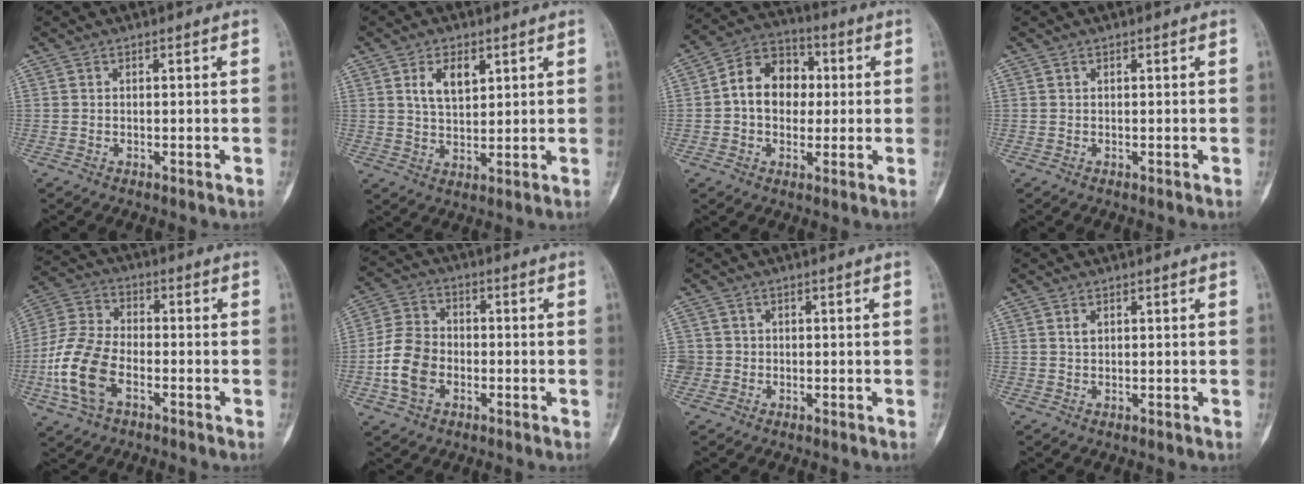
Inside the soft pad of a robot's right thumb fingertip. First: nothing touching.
{"total": 6.2, "force": [2.6, 3.4, 4.5], "torque": [-0.068, -0.014, 0.051]}
{"total": 11.9, "force": [0.7, 9.2, 7.5], "torque": [-0.085, 0.027, 0.002]}
{"total": 0.0}
{"total": 13.2, "force": [-4.3, 7.8, 9.8], "torque": [-0.213, 0.019, -0.089]}
{"total": 9.8, "force": [-2.6, 7.2, 6.1], "torque": [-0.113, 0.020, -0.056]}
{"total": 2.8, "force": [-0.3, 2.8, 0.0], "torque": [0.021, 0.009, -0.008]}
{"total": 1.2, "force": [0.5, 0.8, 0.7], "torque": [-0.011, 0.000, 0.010]}